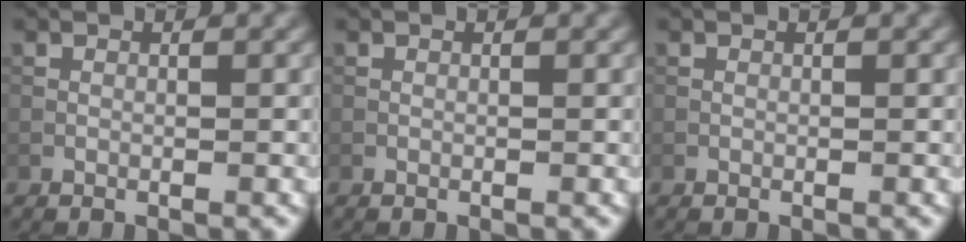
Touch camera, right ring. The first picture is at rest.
{"total": 0.0}
{"total": 0.0}